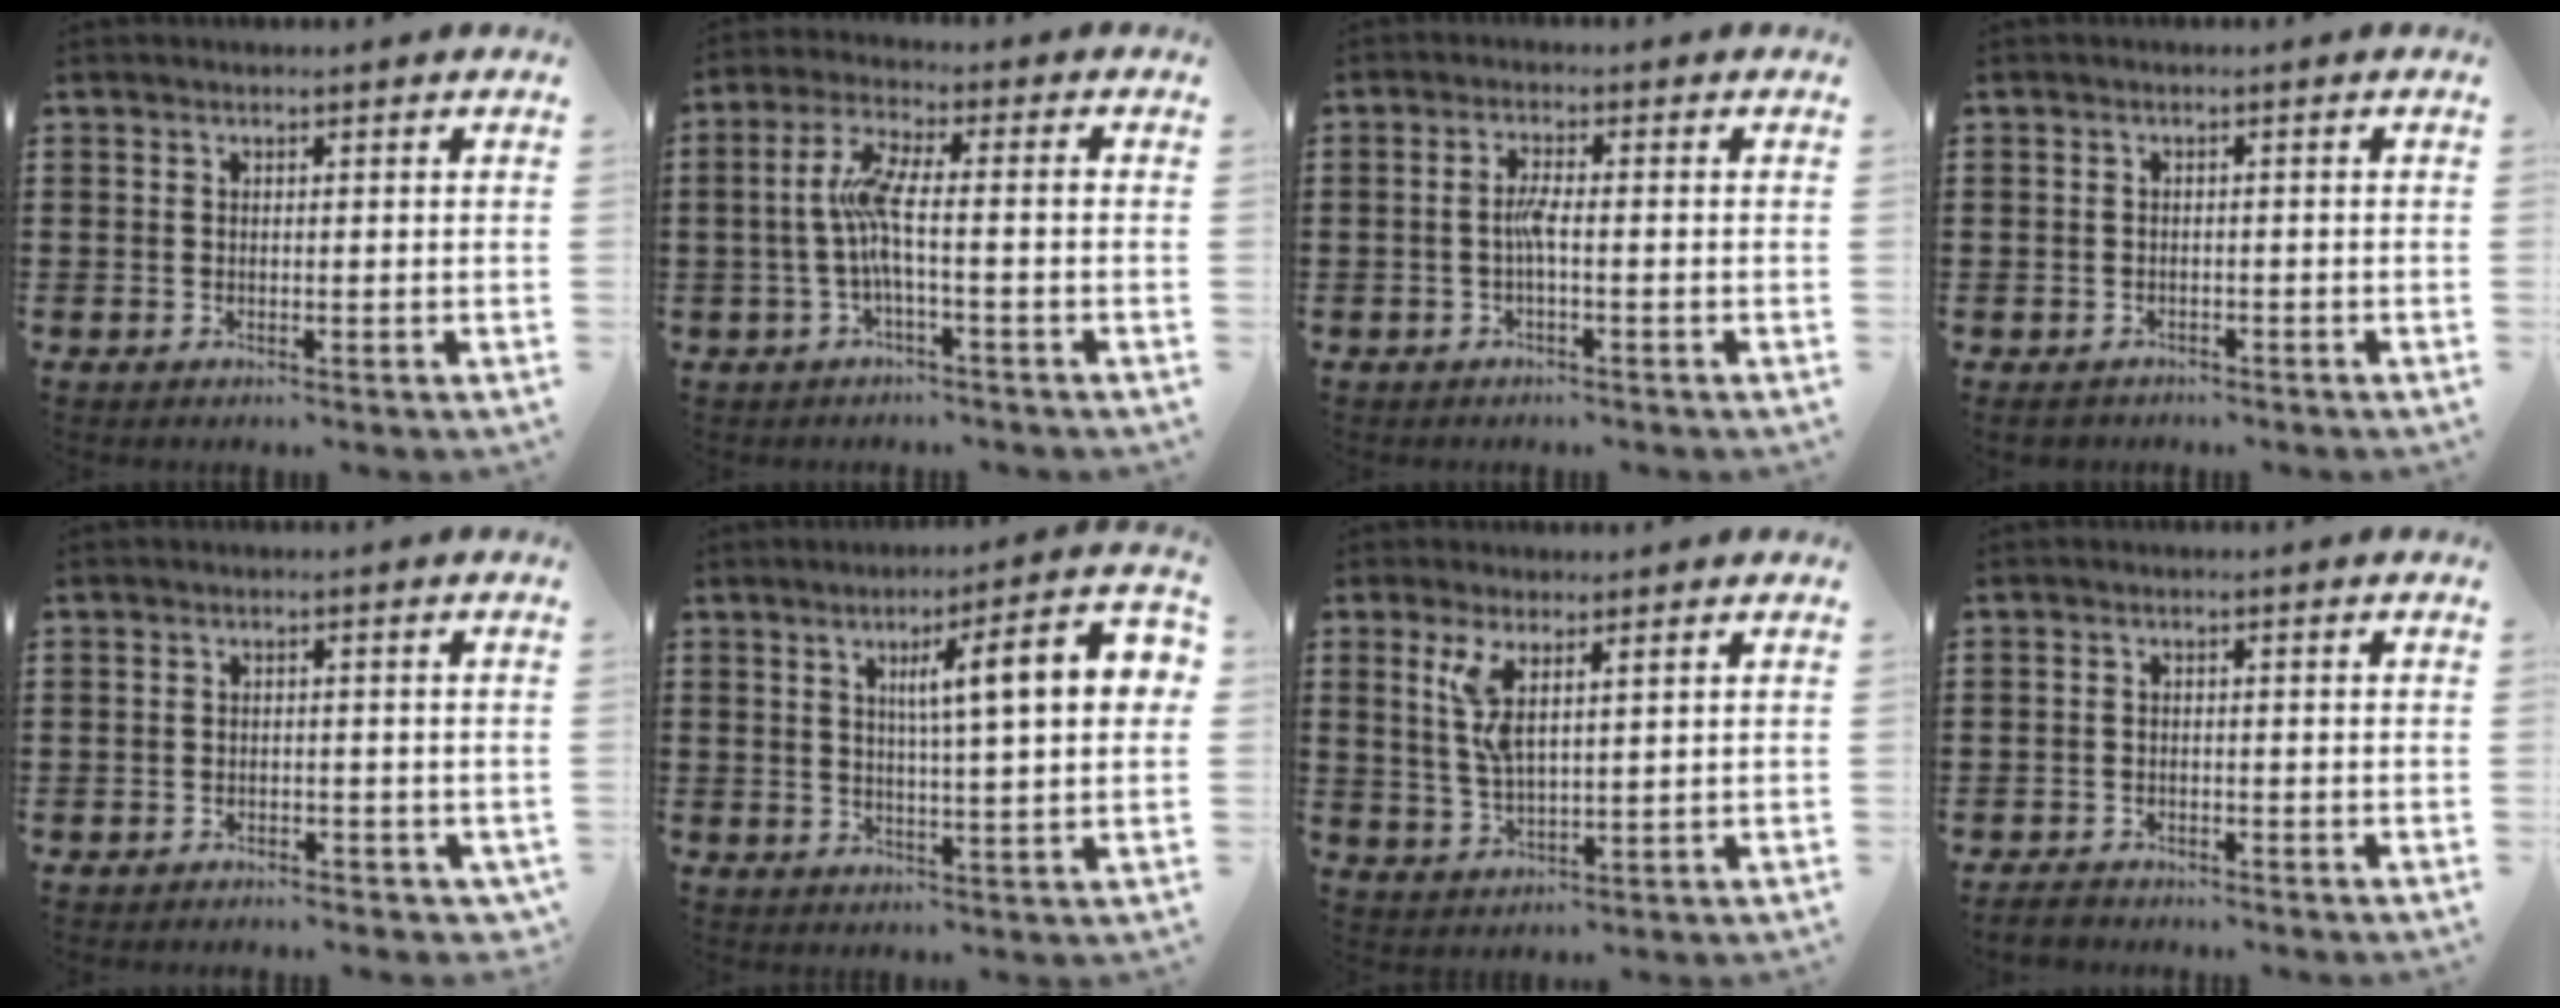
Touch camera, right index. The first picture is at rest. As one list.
[{"total": 7.1, "force": [-1.0, 1.0, 7.0], "torque": [-0.146, -0.006, -0.028]}, {"total": 2.9, "force": [-0.8, 0.2, 2.8], "torque": [-0.061, -0.003, -0.018]}, {"total": 1.4, "force": [-1.3, 0.6, 0.0], "torque": [-0.005, 0.002, -0.028]}, {"total": 1.4, "force": [-1.3, 0.6, 0.0], "torque": [-0.007, 0.002, -0.029]}, {"total": 10.1, "force": [2.5, 1.3, 9.7], "torque": [-0.170, 0.001, 0.033]}, {"total": 5.1, "force": [2.0, 1.5, 4.4], "torque": [-0.103, 0.000, 0.033]}, {"total": 1.6, "force": [-1.6, 0.4, 0.0], "torque": [-0.006, 0.002, -0.034]}]